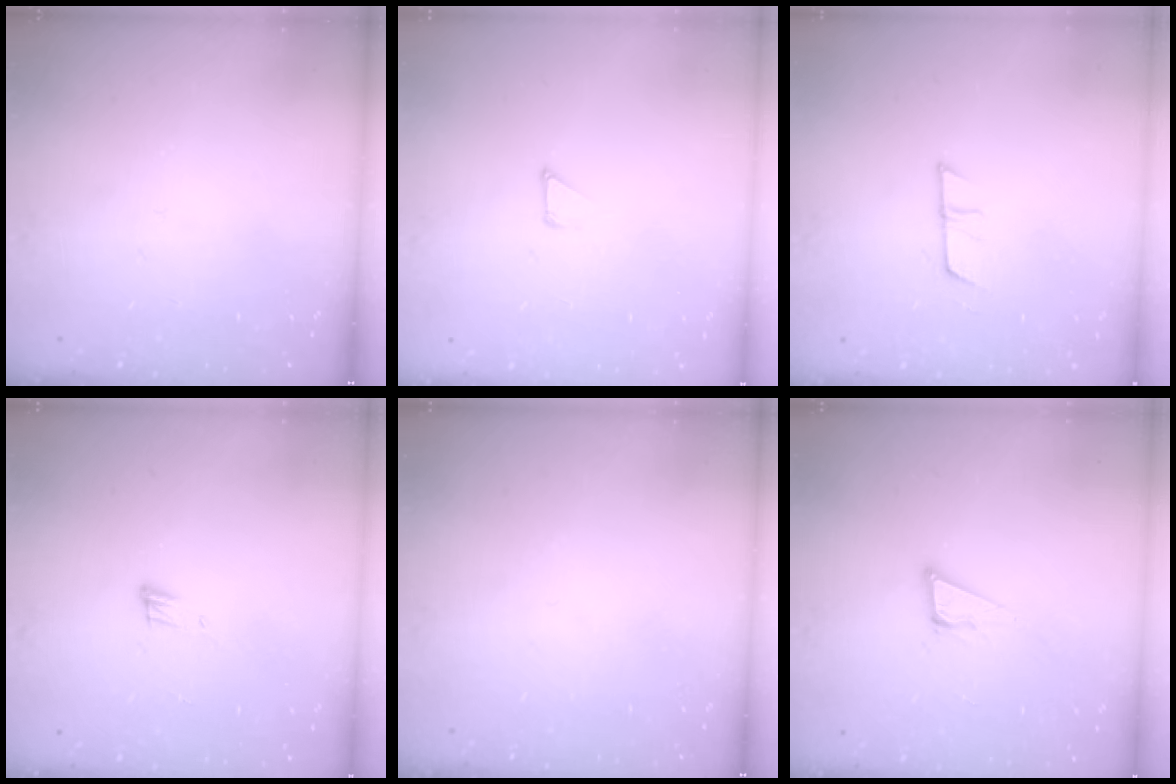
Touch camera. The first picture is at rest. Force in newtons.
{"total": 1.7, "press": 1.7, "slide": 0.0}
{"total": 7.2, "press": 7.1, "slide": 0.5}
{"total": 4.8, "press": 4.8, "slide": 0.6}
{"total": 0.0}
{"total": 7.4, "press": 6.9, "slide": 2.6}